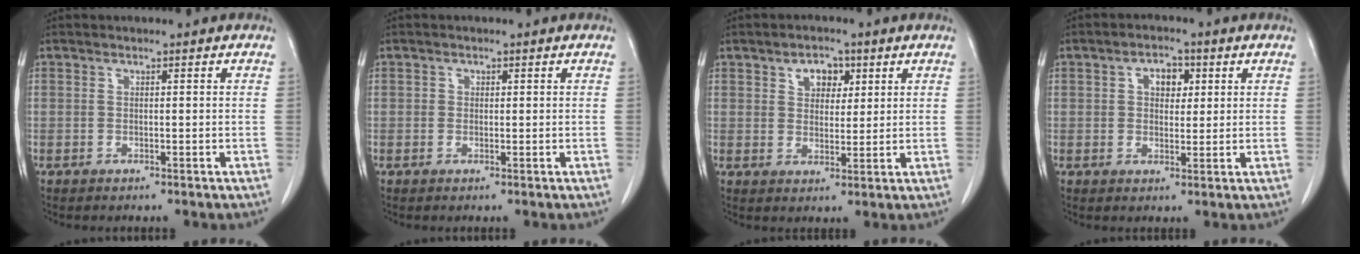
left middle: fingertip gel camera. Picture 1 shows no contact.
{"total": 0.6, "force": [0.2, 0.6, 0.2], "torque": [0.001, 0.000, 0.001]}
{"total": 4.2, "force": [2.1, 2.7, 2.5], "torque": [-0.038, 0.006, 0.034]}
{"total": 4.0, "force": [1.3, 2.5, 2.8], "torque": [-0.045, 0.010, 0.022]}